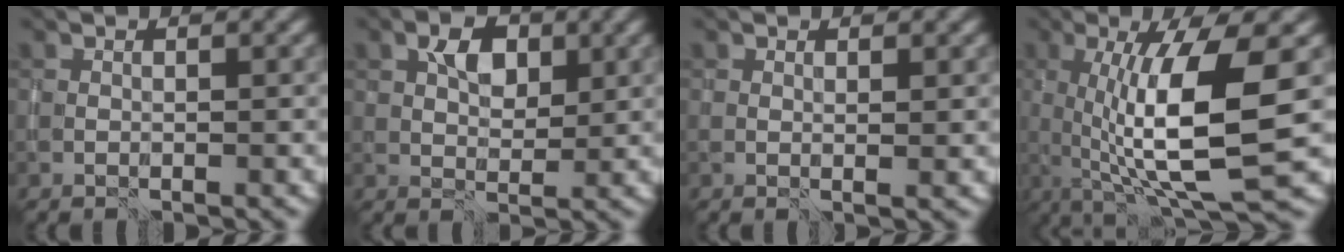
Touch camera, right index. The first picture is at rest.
{"total": 3.2, "force": [1.3, 2.0, 2.1], "torque": [-0.035, 0.003, 0.022]}
{"total": 0.9, "force": [0.5, 0.1, 0.7], "torque": [-0.007, -0.003, 0.011]}
{"total": 10.5, "force": [0.1, 2.7, 10.1], "torque": [-0.157, -0.008, 0.009]}